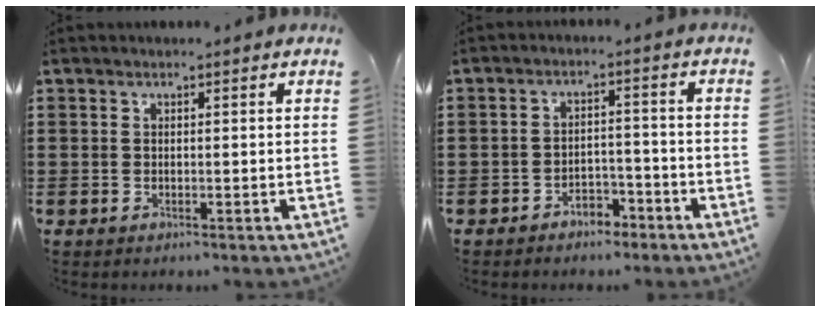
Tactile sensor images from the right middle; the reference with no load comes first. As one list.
[{"total": 3.4, "force": [-3.2, 1.1, 0.5], "torque": [-0.015, 0.007, -0.067]}]